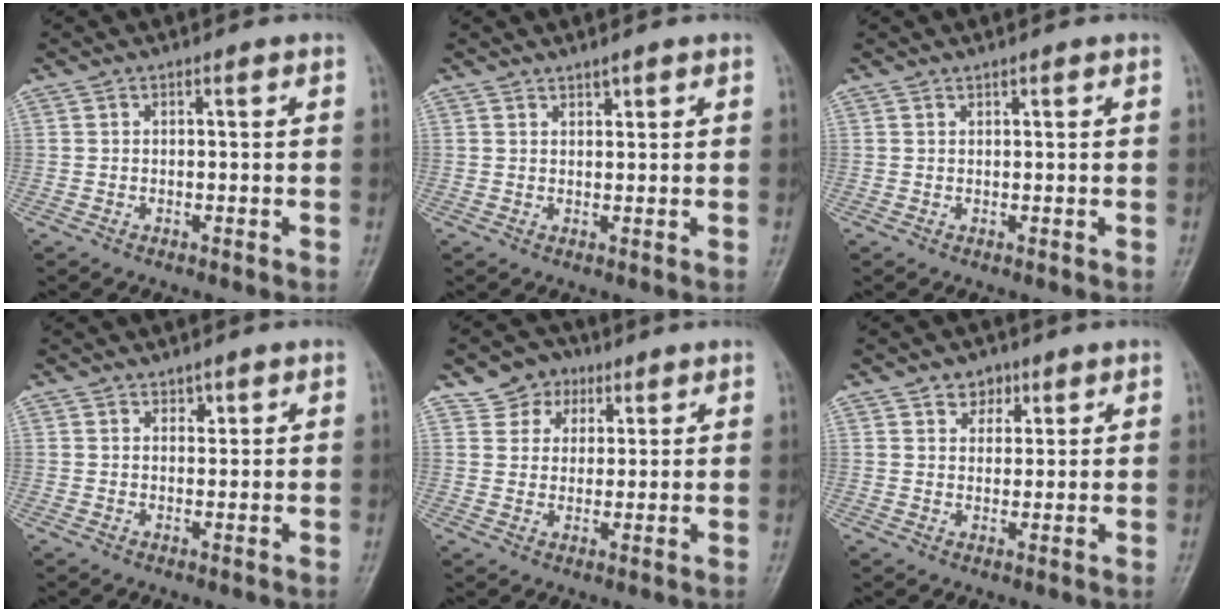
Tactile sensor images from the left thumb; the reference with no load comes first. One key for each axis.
{"total": 1.6, "fx": 1.3, "fy": 0.7, "fz": 0.7, "tx": -0.004, "ty": -0.009, "tz": 0.020}
{"total": 0.6, "fx": 0.5, "fy": 0.1, "fz": 0.2, "tx": -0.003, "ty": -0.003, "tz": 0.008}
{"total": 1.5, "fx": 1.0, "fy": 0.9, "fz": 0.5, "tx": 0.006, "ty": -0.006, "tz": 0.015}
{"total": 6.3, "fx": 3.3, "fy": 5.2, "fz": 1.3, "tx": 0.010, "ty": -0.011, "tz": 0.052}
{"total": 4.0, "fx": 2.3, "fy": 3.0, "fz": 1.4, "tx": 0.006, "ty": -0.012, "tz": 0.035}